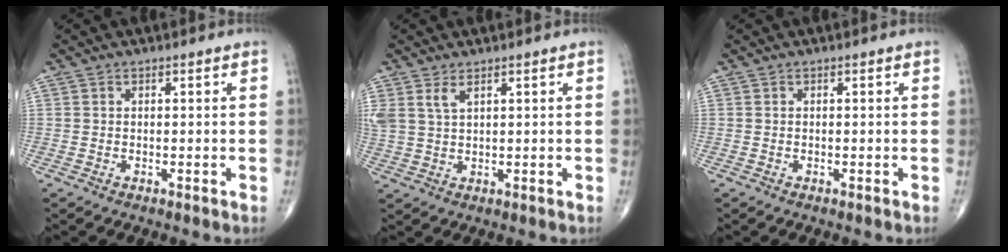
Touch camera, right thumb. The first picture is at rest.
{"total": 4.1, "force": [2.4, 1.8, 2.8], "torque": [-0.067, -0.001, 0.059]}
{"total": 0.0}